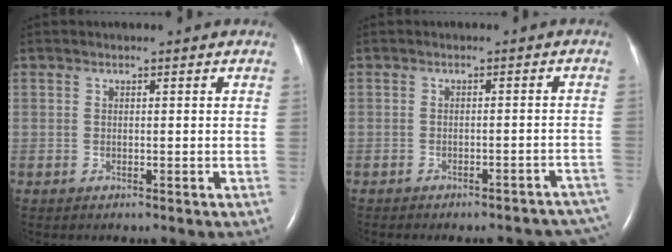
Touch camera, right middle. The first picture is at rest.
{"total": 13.1, "force": [-11.9, 3.5, 4.4], "torque": [-0.036, 0.017, -0.118]}